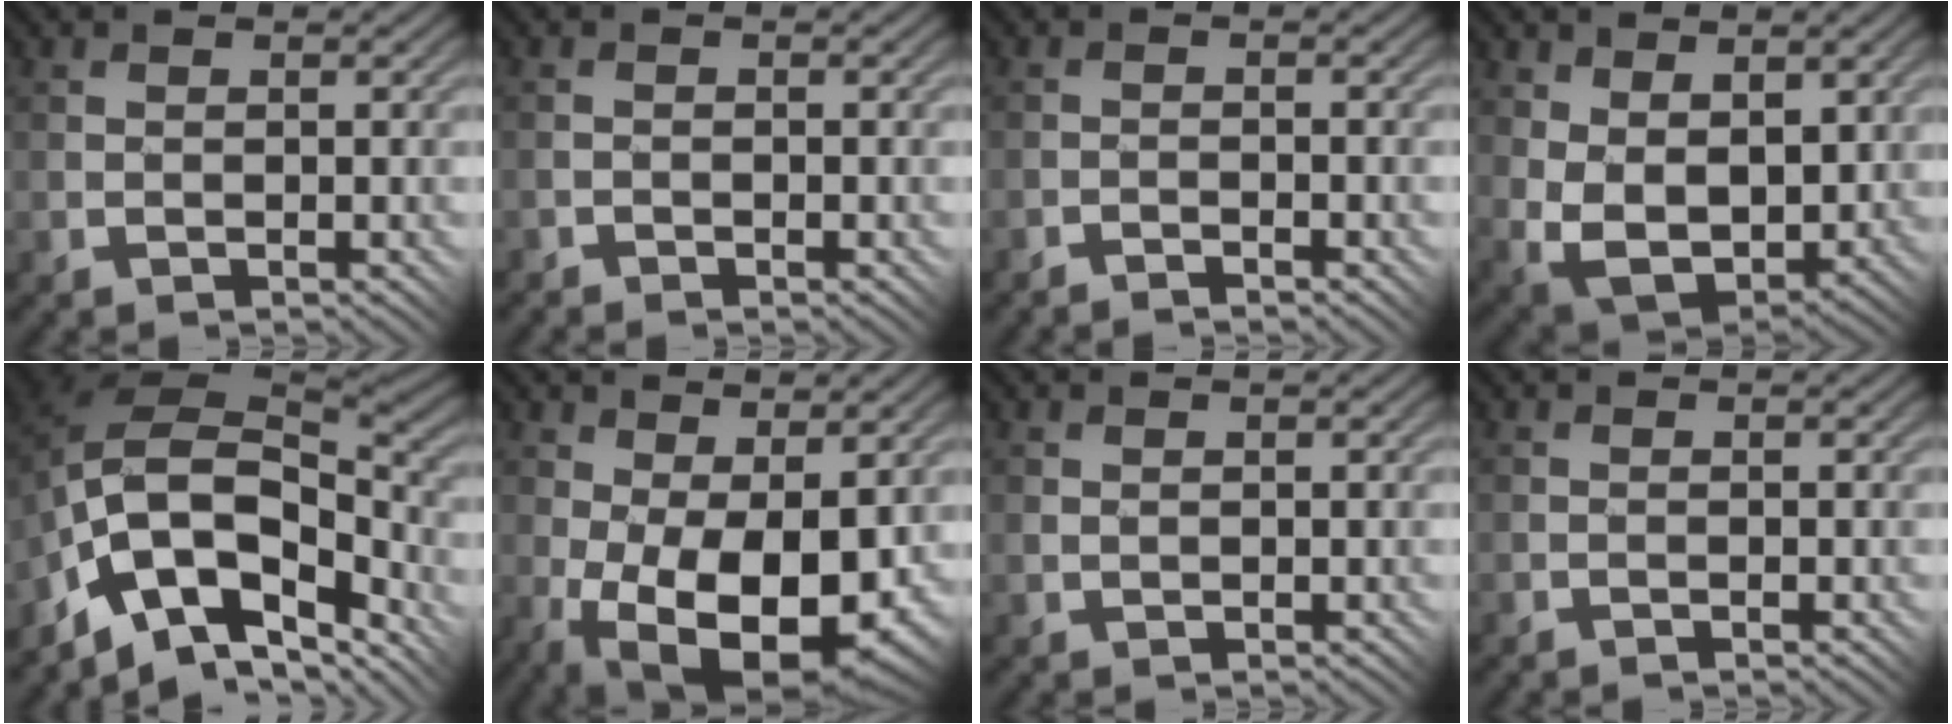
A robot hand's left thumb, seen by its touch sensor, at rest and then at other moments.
{"total": 0.7, "force": [-0.7, 0.0, -0.2], "torque": [0.007, 0.002, -0.014]}
{"total": 1.3, "force": [-1.2, -0.3, 0.1], "torque": [0.001, 0.009, -0.026]}
{"total": 8.1, "force": [1.7, 4.9, 6.2], "torque": [-0.143, -0.018, 0.040]}
{"total": 12.9, "force": [-6.7, 7.2, 8.4], "torque": [-0.159, -0.015, -0.127]}
{"total": 13.1, "force": [-2.6, 6.4, 11.2], "torque": [-0.185, -0.034, -0.018]}
{"total": 0.7, "force": [0.3, 0.5, 0.5], "torque": [-0.011, 0.000, 0.009]}
{"total": 0.0}